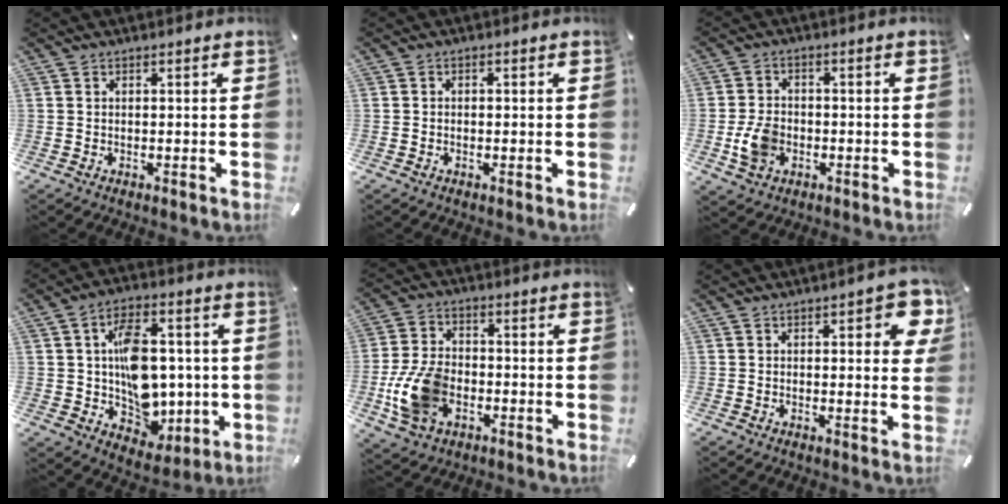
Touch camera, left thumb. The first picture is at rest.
{"total": 0.8, "force": [-0.2, 0.6, 0.5], "torque": [-0.009, 0.003, -0.006]}
{"total": 7.3, "force": [-1.8, 5.7, 4.2], "torque": [-0.087, 0.004, -0.031]}
{"total": 14.6, "force": [1.3, 11.2, 9.4], "torque": [-0.142, 0.006, 0.038]}
{"total": 12.8, "force": [-3.8, 9.0, 8.4], "torque": [-0.189, 0.011, -0.065]}
{"total": 7.2, "force": [2.5, 2.9, 6.0], "torque": [-0.076, -0.005, 0.037]}